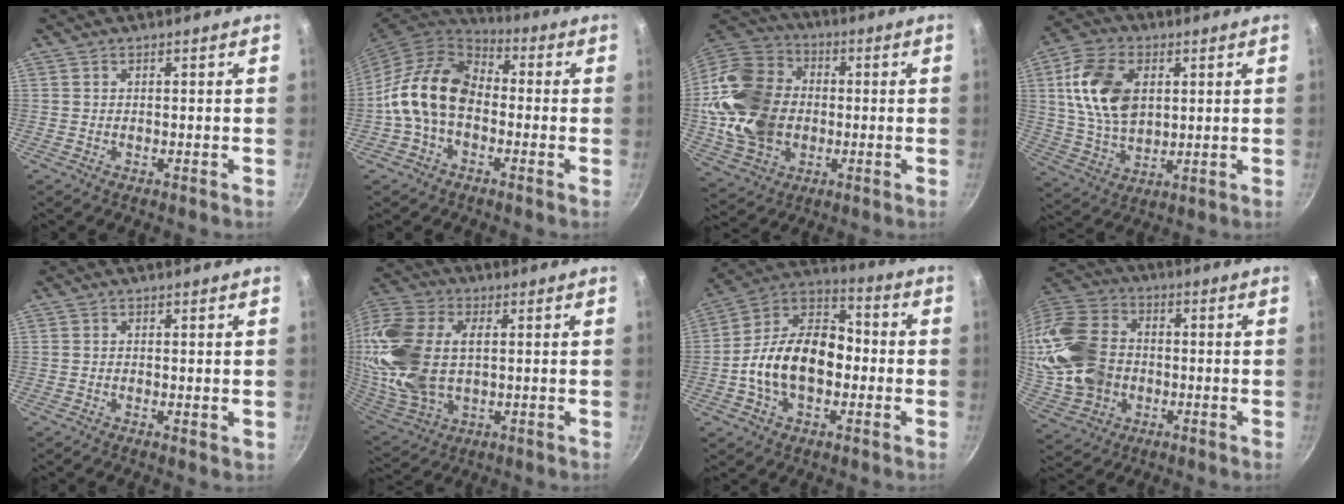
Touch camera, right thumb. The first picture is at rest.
{"total": 14.0, "force": [-1.4, 9.7, 9.9], "torque": [-0.153, 0.035, -0.045]}
{"total": 21.4, "force": [-1.0, 16.7, 13.3], "torque": [-0.240, 0.032, -0.013]}
{"total": 15.0, "force": [3.4, 9.8, 10.8], "torque": [-0.189, -0.005, 0.066]}
{"total": 0.9, "force": [0.1, 0.3, 0.8], "torque": [-0.011, -0.003, -0.001]}
{"total": 24.7, "force": [3.2, 16.2, 18.4], "torque": [-0.418, 0.009, 0.062]}
{"total": 18.1, "force": [-2.7, 11.9, 13.4], "torque": [-0.201, 0.046, -0.065]}
{"total": 20.9, "force": [-1.3, 16.3, 13.0], "torque": [-0.270, 0.033, -0.020]}